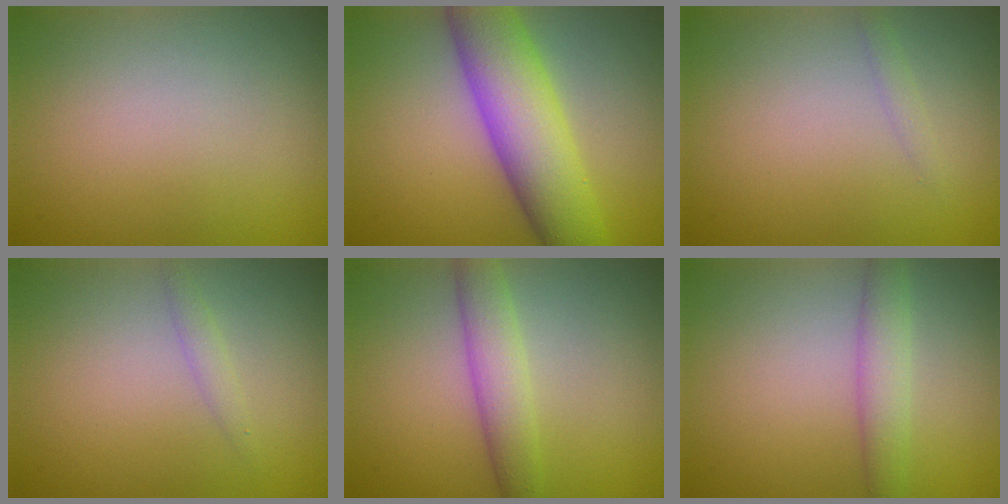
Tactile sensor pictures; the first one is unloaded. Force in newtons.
{"total": 8.7, "press": 8.7, "slide": 0.3}
{"total": 0.7, "press": 0.7, "slide": 0.1}
{"total": 1.0, "press": 1.0, "slide": 0.0}
{"total": 3.4, "press": 3.4, "slide": 0.1}
{"total": 2.5, "press": 2.5, "slide": 0.1}